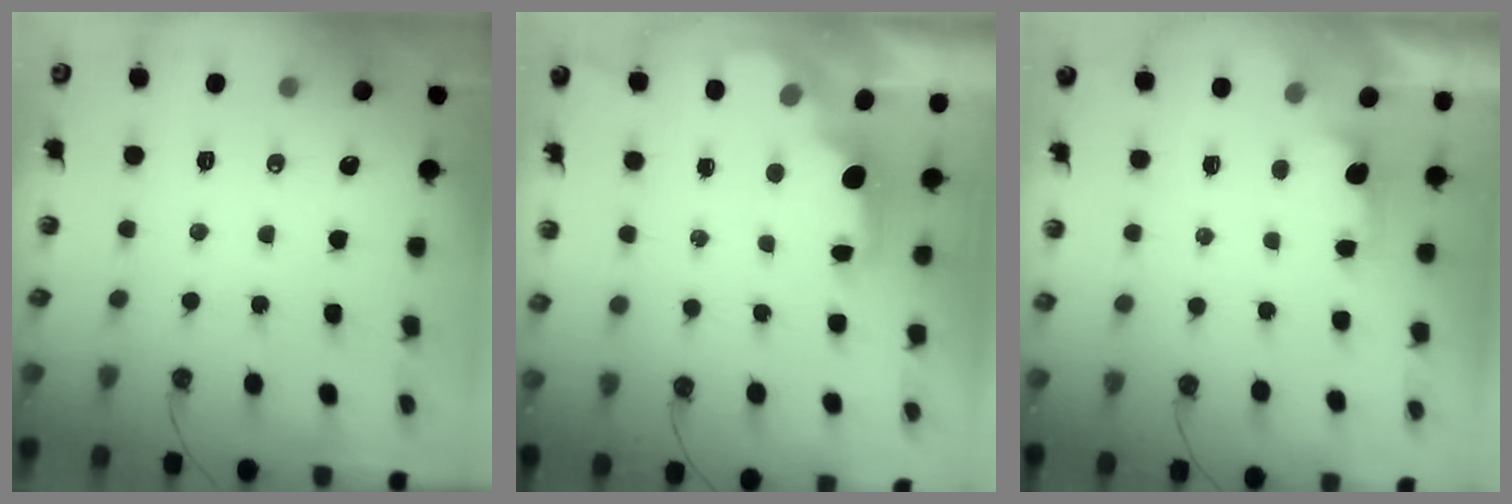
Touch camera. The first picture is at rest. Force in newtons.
{"total": 2.3, "press": 2.2, "slide": 0.7}
{"total": 1.6, "press": 1.4, "slide": 0.8}